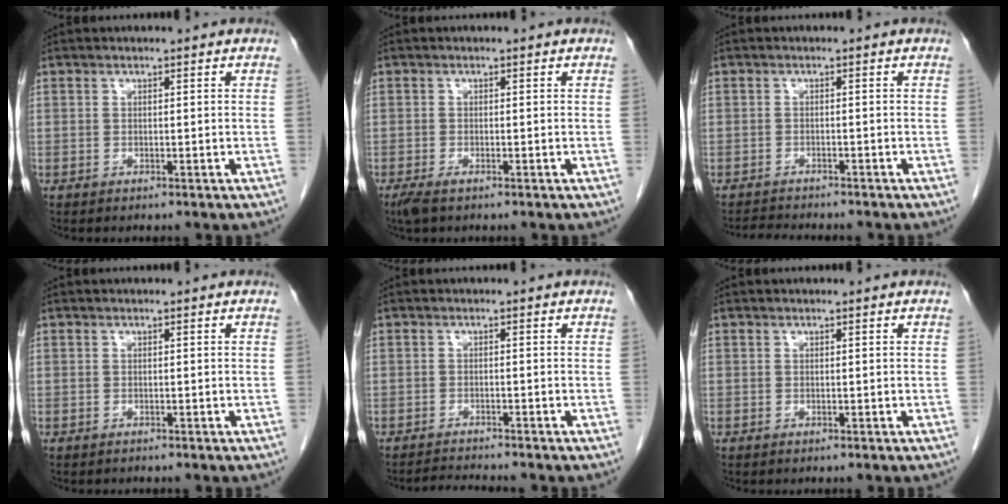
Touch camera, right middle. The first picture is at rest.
{"total": 2.4, "force": [-1.6, 0.7, 1.5], "torque": [-0.034, -0.007, -0.027]}
{"total": 4.3, "force": [-4.1, 0.3, 1.2], "torque": [-0.022, -0.014, -0.062]}
{"total": 0.0}
{"total": 2.8, "force": [-2.6, -0.9, 0.1], "torque": [-0.012, -0.019, -0.044]}
{"total": 0.0}